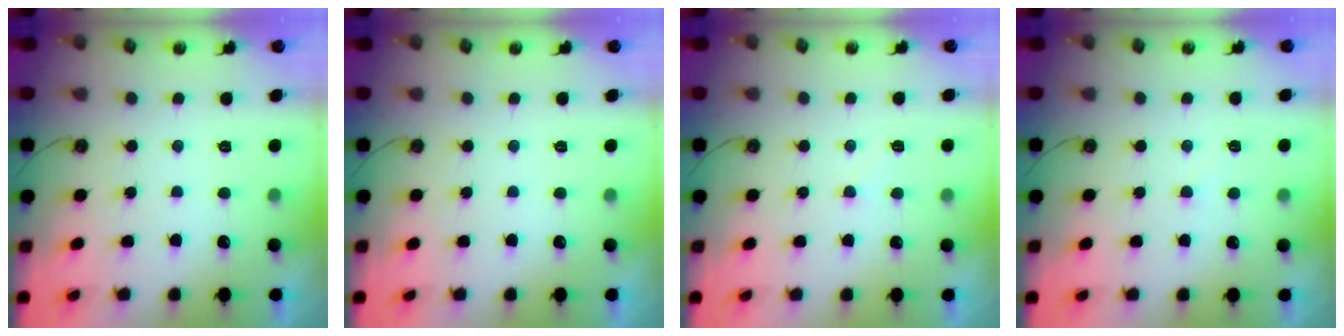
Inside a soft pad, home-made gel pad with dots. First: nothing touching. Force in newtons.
{"total": 0.0}
{"total": 5.8, "press": 5.8, "slide": 0.7}
{"total": 2.4, "press": 2.4, "slide": 0.4}